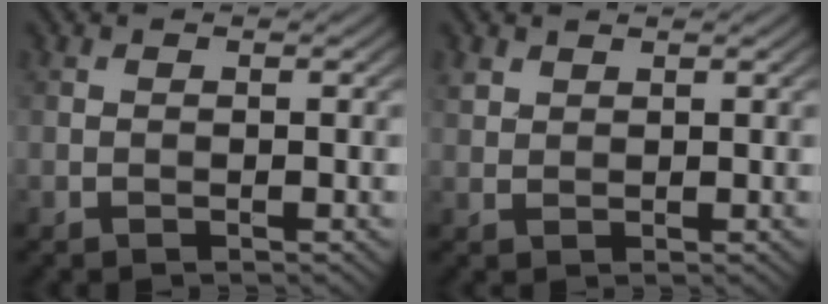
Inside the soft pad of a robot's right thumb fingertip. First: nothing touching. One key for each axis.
{"total": 1.6, "fx": 1.2, "fy": 0.9, "fz": 0.5, "tx": -0.014, "ty": 0.002, "tz": 0.028}